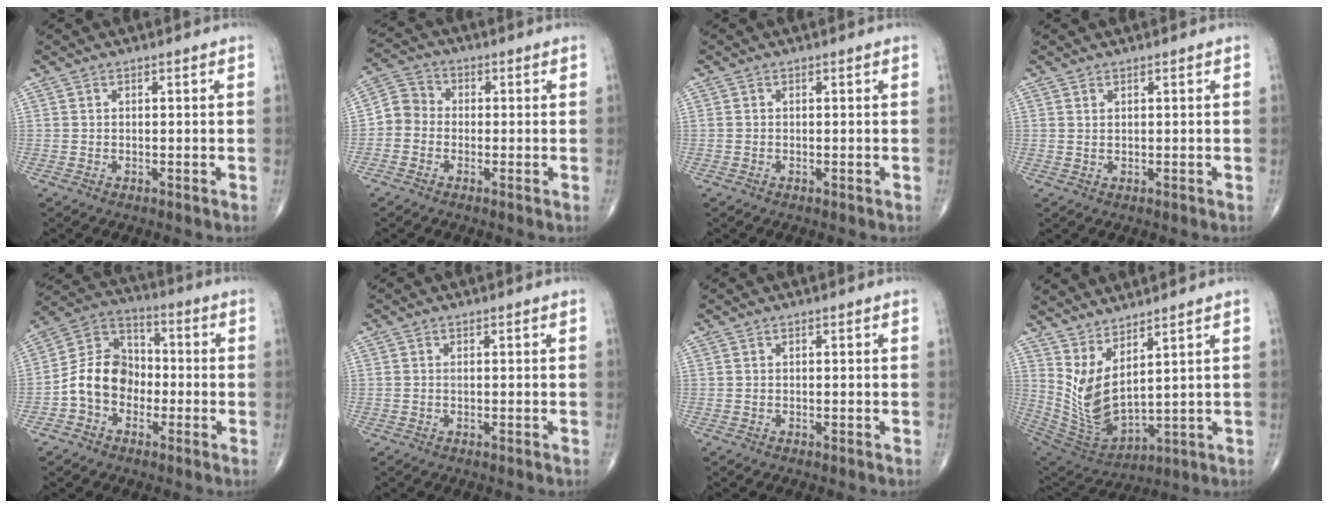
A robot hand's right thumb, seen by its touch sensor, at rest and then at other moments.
{"total": 5.1, "force": [-1.1, 4.6, 1.9], "torque": [-0.020, 0.018, -0.040]}
{"total": 0.0}
{"total": 0.7, "force": [0.6, 0.2, 0.4], "torque": [-0.005, -0.005, 0.011]}
{"total": 11.1, "force": [-2.9, 8.7, 6.2], "torque": [-0.089, 0.043, -0.068]}
{"total": 0.0}
{"total": 0.0}
{"total": 11.6, "force": [5.4, 3.8, 9.5], "torque": [-0.192, -0.057, 0.130]}